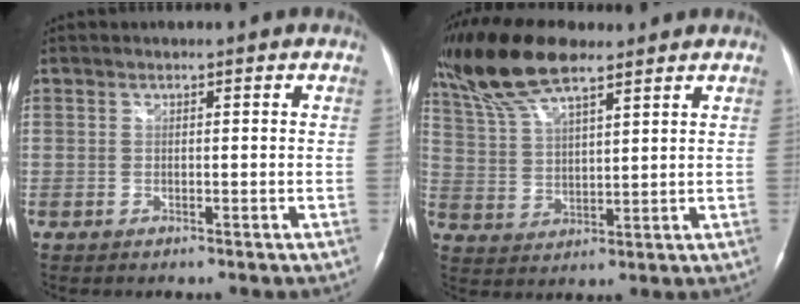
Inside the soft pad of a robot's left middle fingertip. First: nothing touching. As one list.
[{"total": 12.3, "force": [9.3, 3.0, 7.5], "torque": [-0.160, 0.020, 0.182]}]